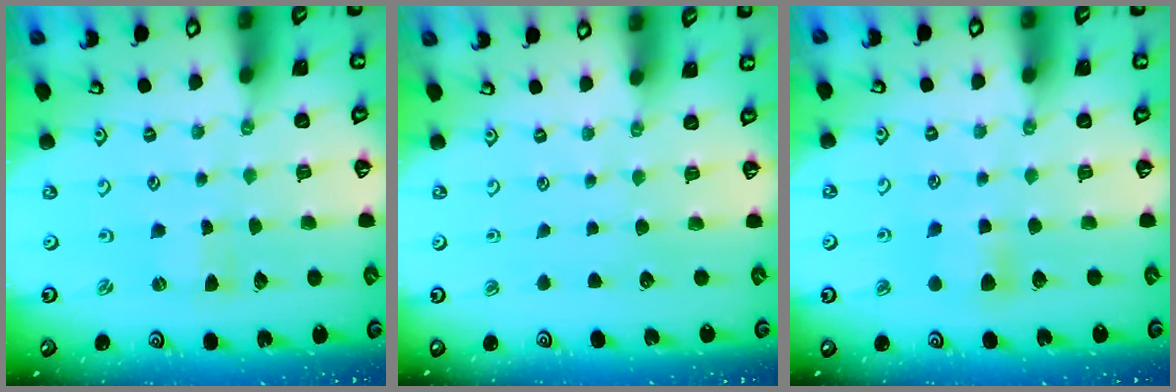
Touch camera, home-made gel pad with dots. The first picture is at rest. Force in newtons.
{"total": 0.0}
{"total": 5.0, "press": 5.0, "slide": 0.9}